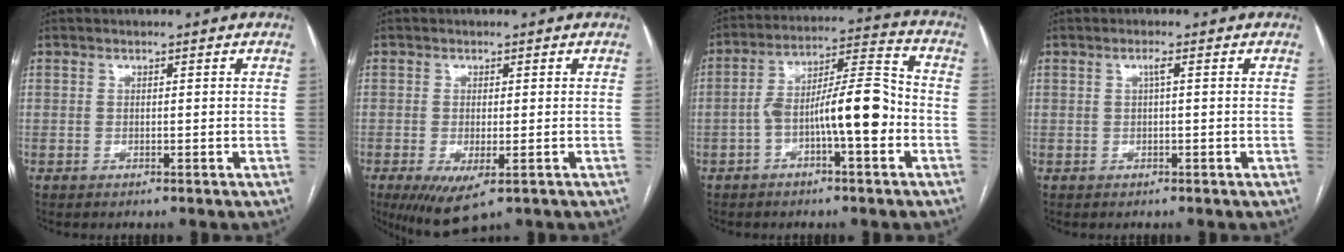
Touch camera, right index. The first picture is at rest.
{"total": 6.3, "force": [-3.3, 2.4, 4.8], "torque": [-0.074, -0.018, -0.046]}
{"total": 11.7, "force": [-3.4, 2.0, 11.0], "torque": [-0.190, 0.029, -0.055]}
{"total": 1.0, "force": [0.2, -0.1, 1.0], "torque": [-0.019, 0.003, 0.003]}